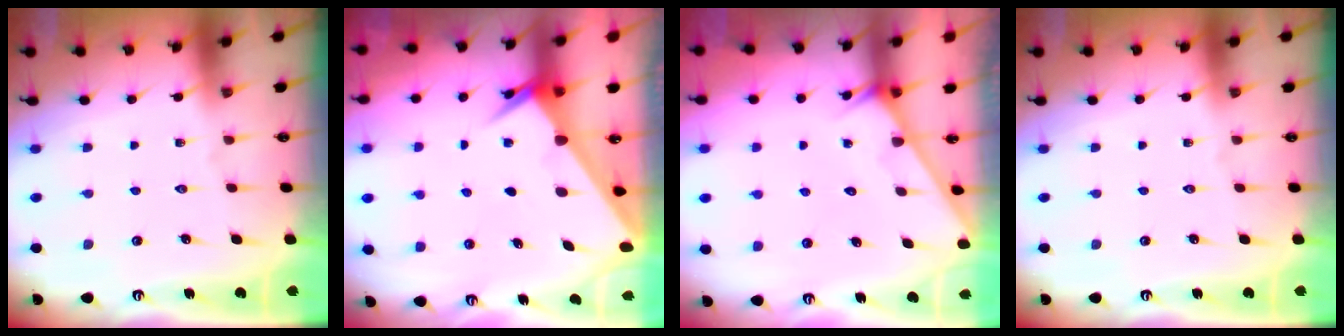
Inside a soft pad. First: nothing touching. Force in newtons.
{"total": 2.5, "press": 2.5, "slide": 0.2}
{"total": 2.2, "press": 2.2, "slide": 0.2}
{"total": 0.0}